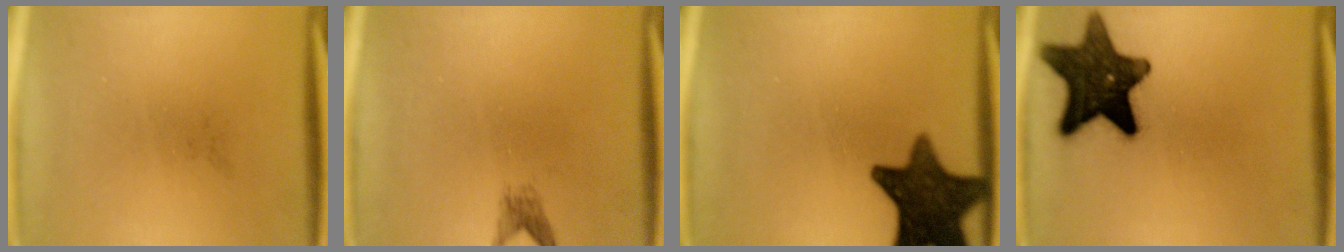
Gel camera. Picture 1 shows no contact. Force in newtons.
{"total": 1.5}
{"total": 14.1}
{"total": 14.5}